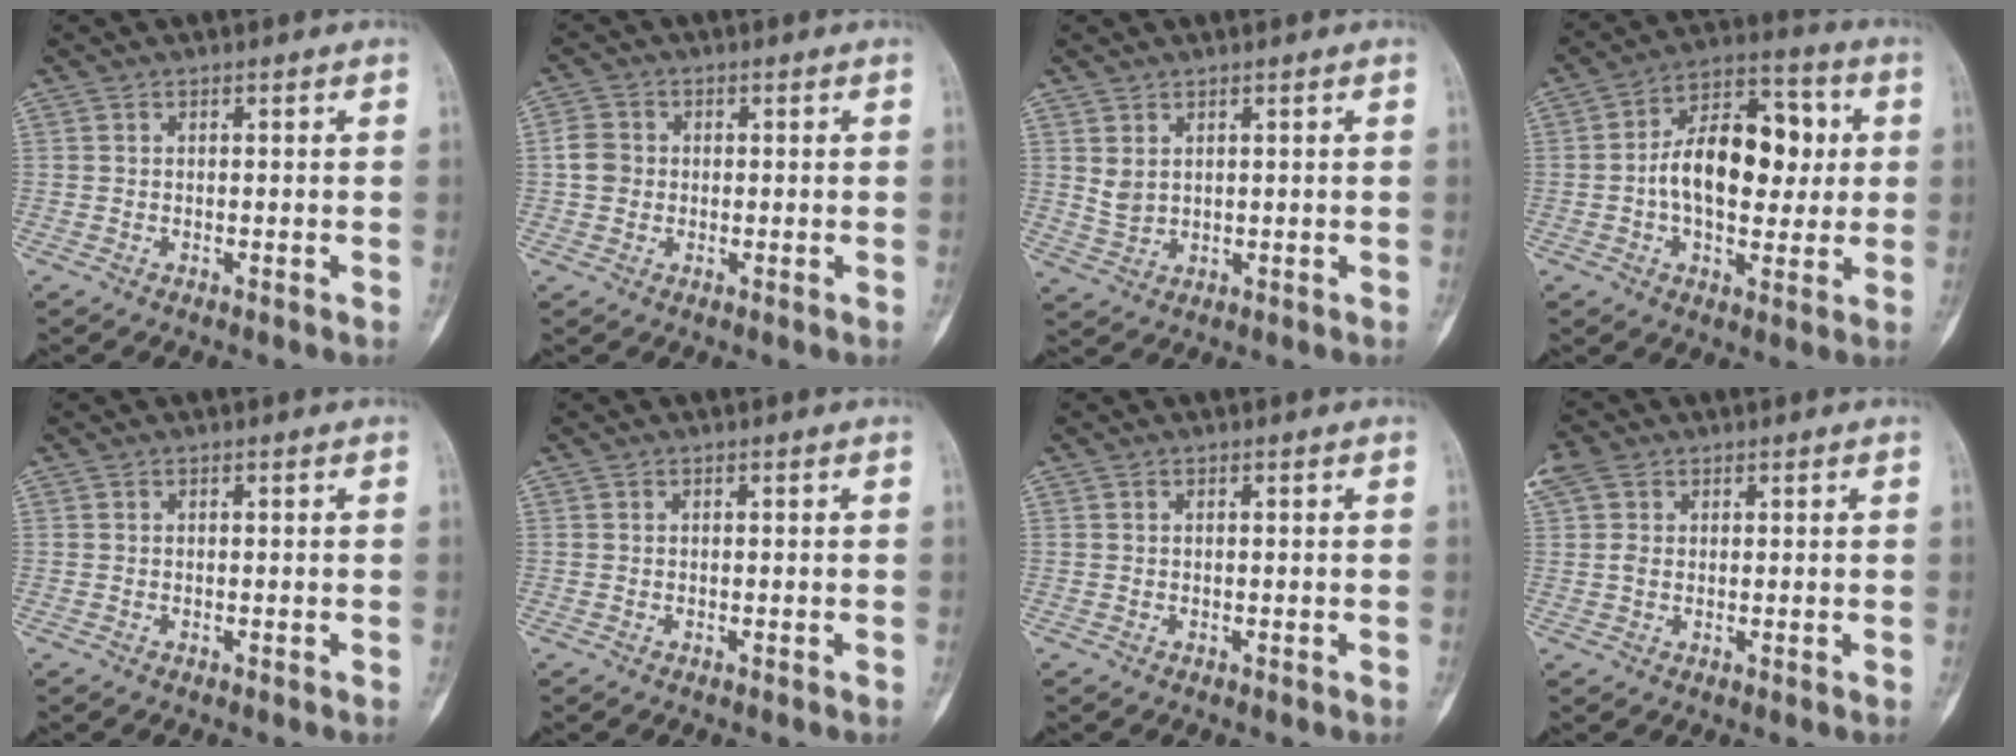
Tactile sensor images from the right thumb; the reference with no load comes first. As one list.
[{"total": 3.8, "force": [-0.1, 3.4, 1.7], "torque": [-0.024, 0.008, -0.007]}, {"total": 3.1, "force": [1.3, 2.1, 1.9], "torque": [-0.031, -0.012, 0.035]}, {"total": 16.6, "force": [0.8, 9.8, 13.4], "torque": [-0.178, 0.028, 0.004]}, {"total": 0.0}, {"total": 0.0}, {"total": 0.0}, {"total": 4.8, "force": [1.9, 3.5, 2.7], "torque": [-0.063, 0.013, 0.039]}]